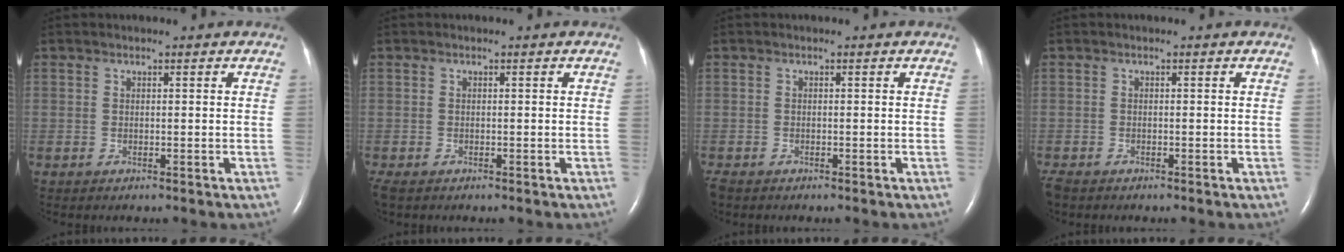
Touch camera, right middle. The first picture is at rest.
{"total": 1.6, "force": [-1.2, 0.7, 0.9], "torque": [-0.021, -0.005, -0.018]}
{"total": 1.6, "force": [-1.3, 0.7, 0.6], "torque": [-0.016, -0.004, -0.019]}
{"total": 2.1, "force": [-1.7, 0.9, 0.8], "torque": [-0.021, -0.005, -0.028]}